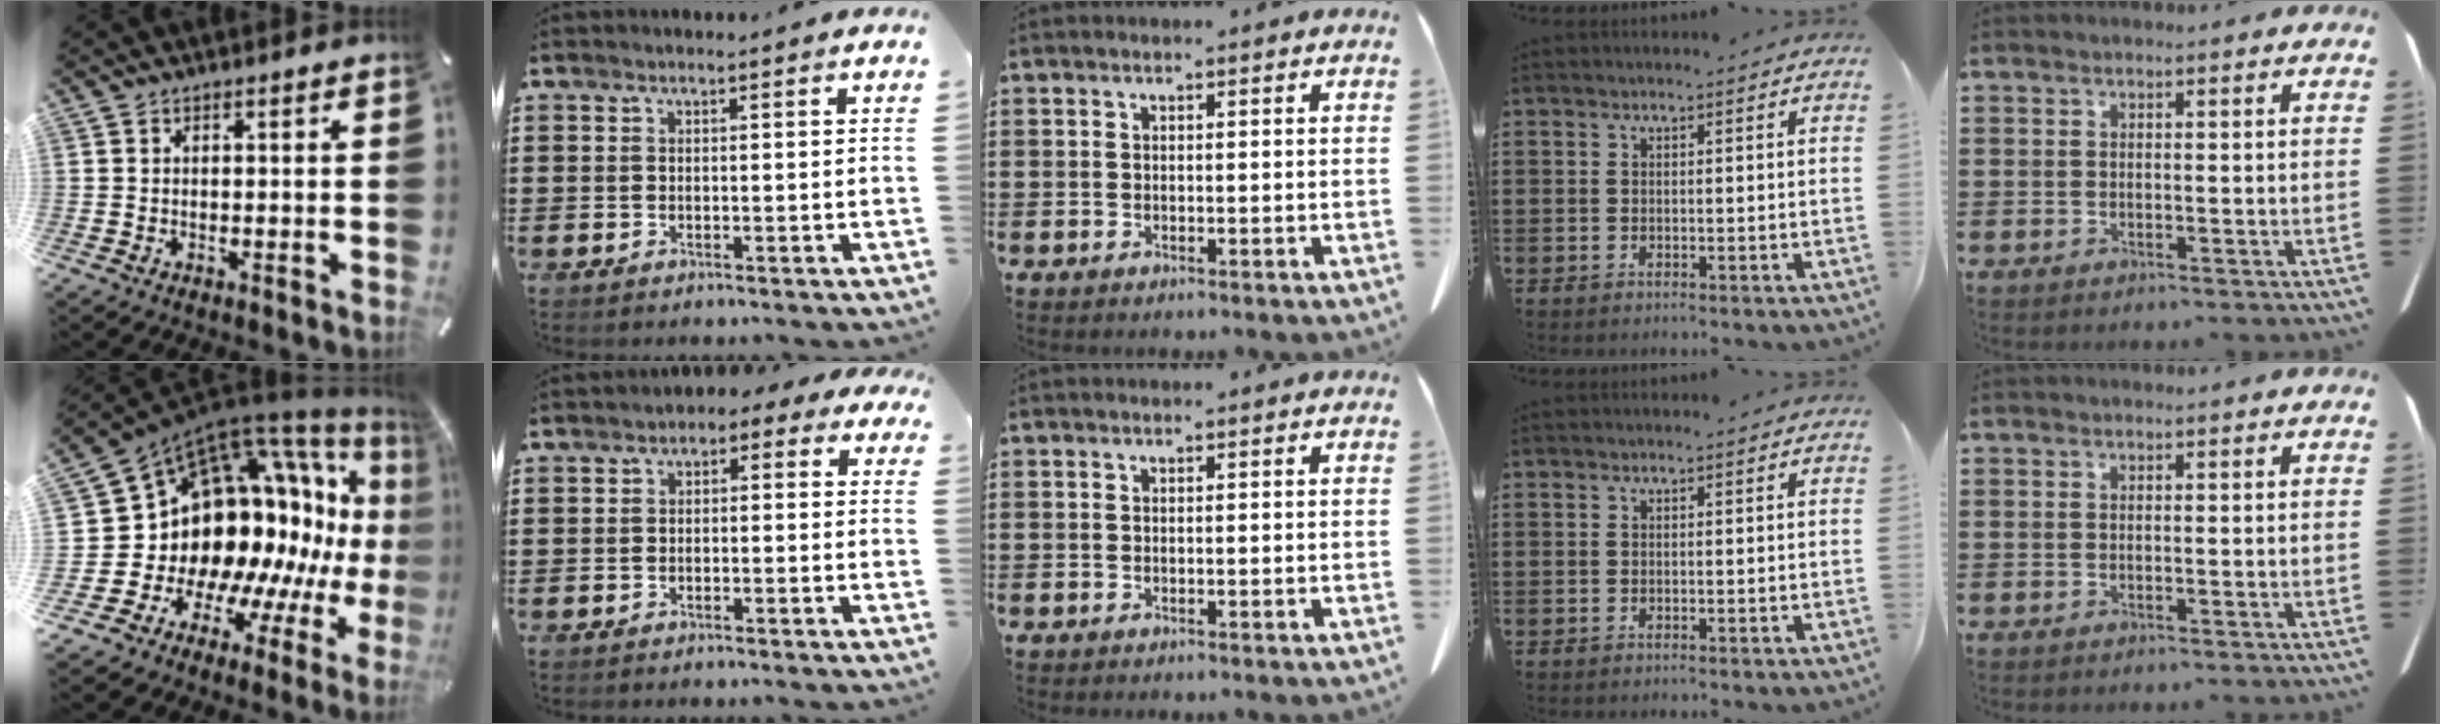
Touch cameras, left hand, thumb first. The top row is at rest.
{"thumb": {"total": 17.9, "force": [3.4, 14.4, 10.0], "torque": [-0.120, -0.115, 0.111]}, "index": {"total": 1.7, "force": [-1.4, 0.7, 0.6], "torque": [-0.015, 0.008, -0.032]}}